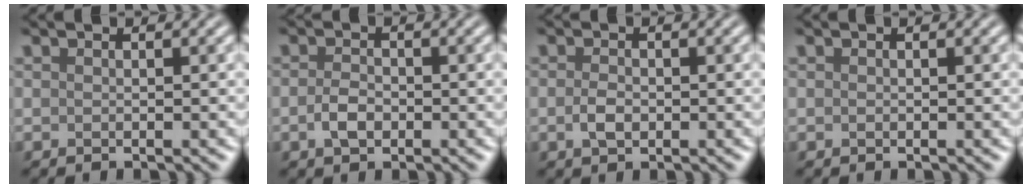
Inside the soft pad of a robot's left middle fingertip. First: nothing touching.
{"total": 2.0, "force": [-0.6, 1.3, 1.5], "torque": [-0.031, 0.000, -0.014]}
{"total": 1.6, "force": [-0.3, 1.0, 1.2], "torque": [-0.025, 0.000, -0.008]}
{"total": 0.0}